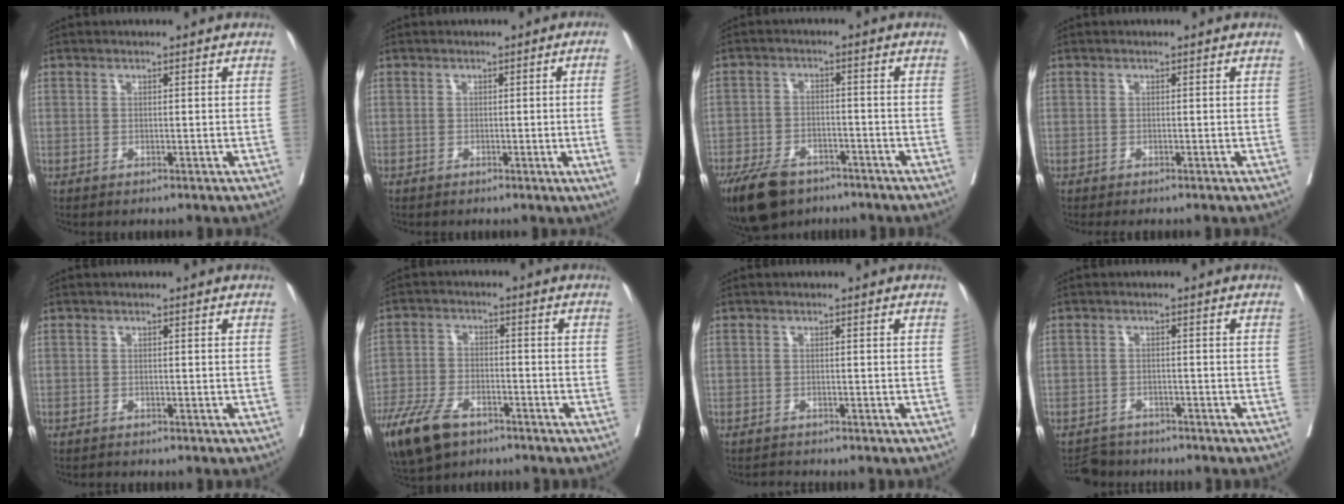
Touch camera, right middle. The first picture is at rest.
{"total": 5.4, "force": [-0.7, -1.9, 5.0], "torque": [-0.063, -0.014, -0.006]}
{"total": 11.0, "force": [-7.9, 5.7, 5.2], "torque": [-0.108, -0.010, -0.130]}
{"total": 1.3, "force": [-1.1, 0.3, 0.6], "torque": [-0.004, -0.003, -0.020]}
{"total": 0.5, "force": [-0.5, 0.0, 0.0], "torque": [-0.004, -0.004, -0.011]}
{"total": 11.1, "force": [-7.5, 5.1, 6.4], "torque": [-0.135, -0.014, -0.137]}
{"total": 0.9, "force": [-0.9, 0.0, -0.1], "torque": [0.001, -0.007, -0.015]}
{"total": 3.9, "force": [-3.7, 1.3, -0.4], "torque": [0.006, -0.007, -0.063]}